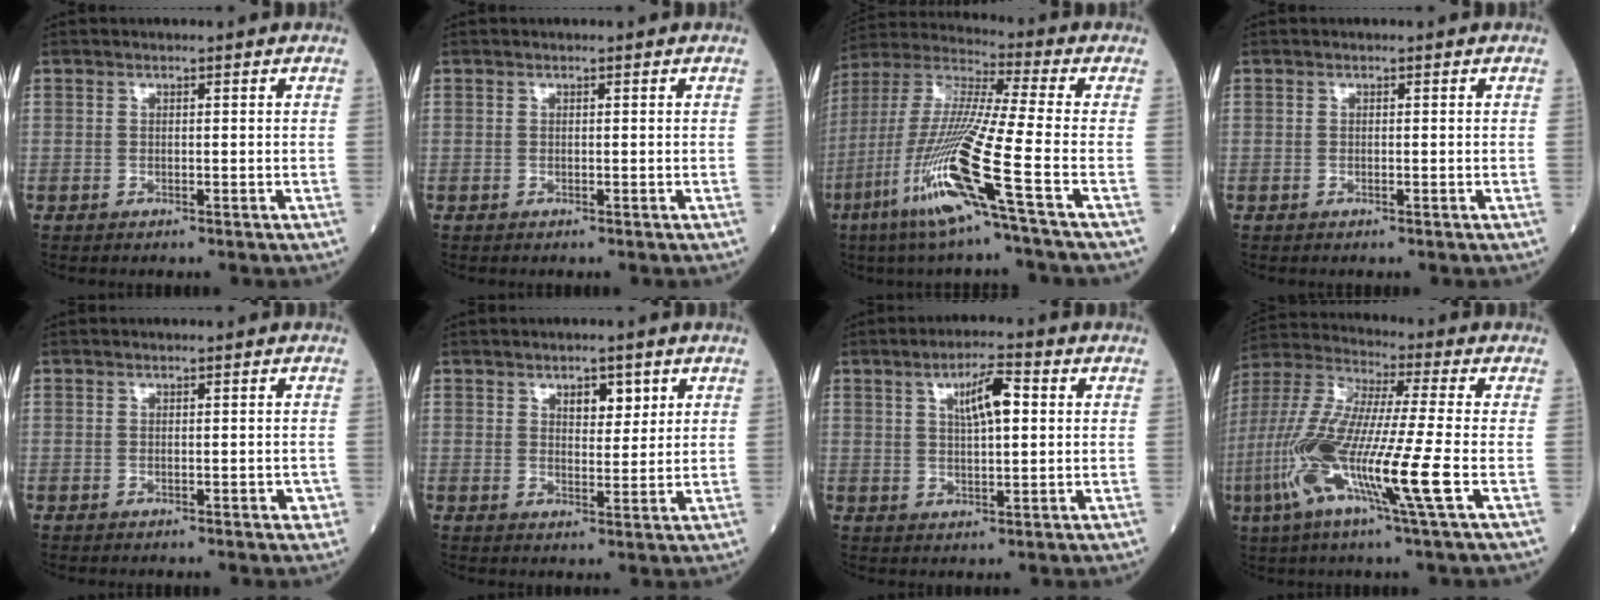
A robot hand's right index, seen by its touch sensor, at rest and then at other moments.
{"total": 0.0}
{"total": 17.4, "force": [-7.5, -1.3, 15.6], "torque": [-0.336, -0.029, -0.152]}
{"total": 0.0}
{"total": 1.4, "force": [-0.5, 0.6, 1.1], "torque": [-0.014, 0.005, -0.005]}
{"total": 3.7, "force": [1.9, 1.8, 2.6], "torque": [-0.034, 0.000, 0.030]}
{"total": 6.3, "force": [1.8, 1.3, 5.9], "torque": [-0.102, 0.010, 0.031]}
{"total": 17.4, "force": [-5.6, -0.3, 16.5], "torque": [-0.348, -0.029, -0.119]}